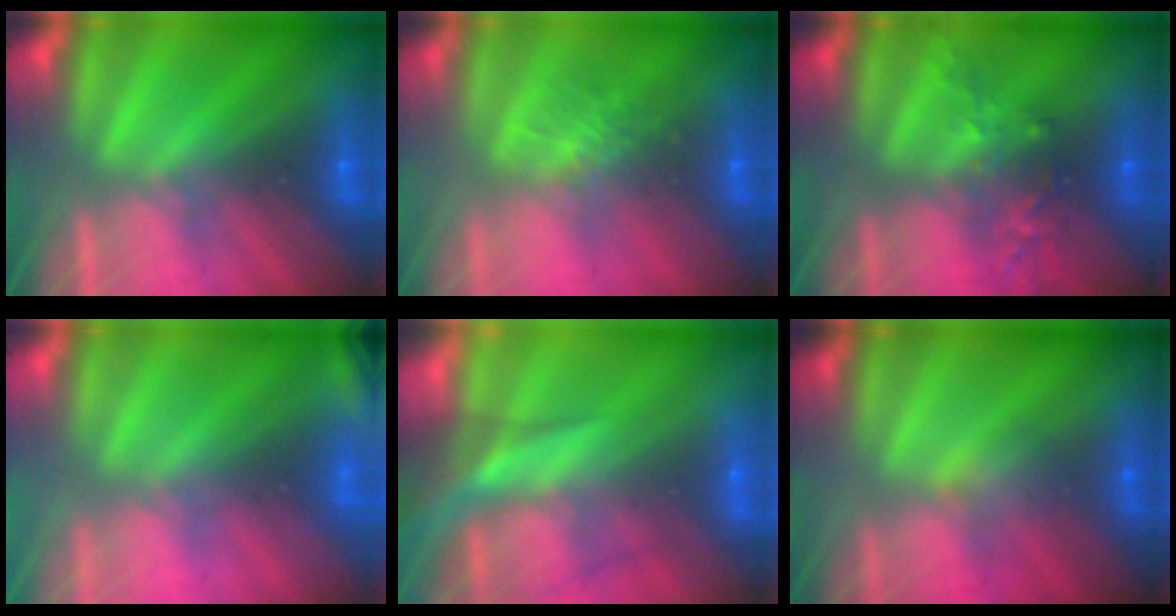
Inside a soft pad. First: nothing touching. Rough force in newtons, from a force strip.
{"total": 2.7}
{"total": 2.5}
{"total": 2.3}
{"total": 7.5}
{"total": 2.9}